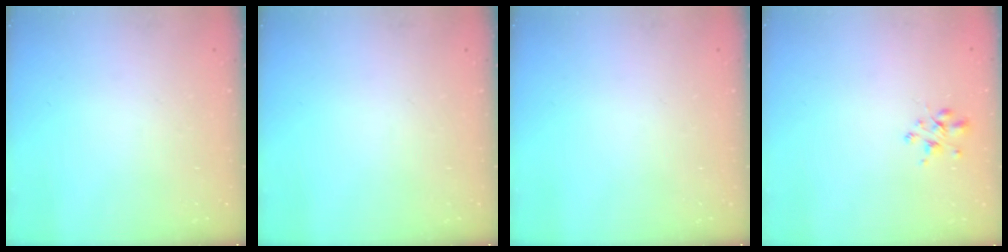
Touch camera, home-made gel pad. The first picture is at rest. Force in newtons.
{"total": 0.0}
{"total": 0.0}
{"total": 2.5, "press": 2.5, "slide": 0.5}